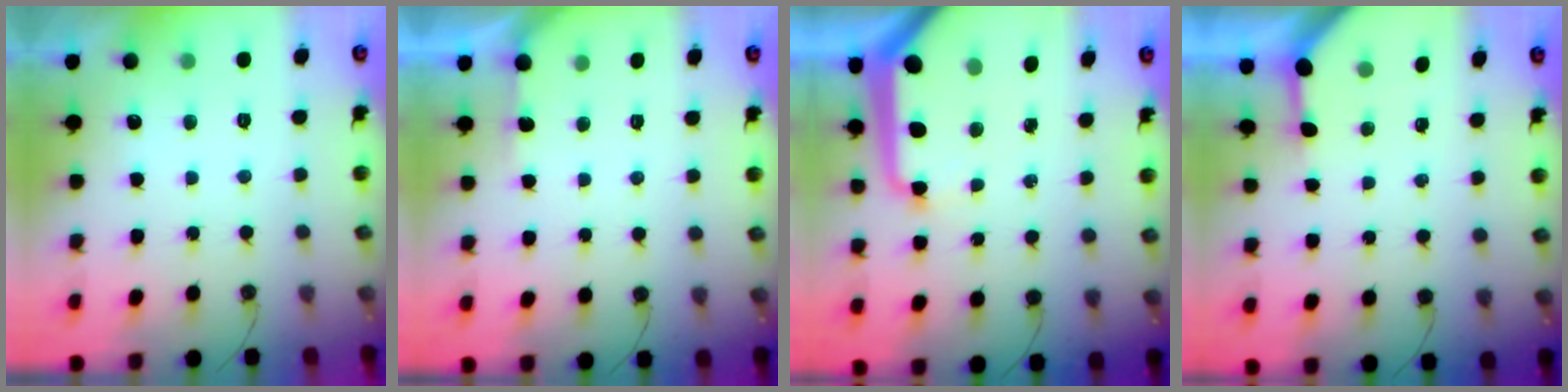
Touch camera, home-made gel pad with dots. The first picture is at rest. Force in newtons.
{"total": 2.9, "press": 2.9, "slide": 0.4}
{"total": 16.9, "press": 16.8, "slide": 1.7}
{"total": 3.2, "press": 3.2, "slide": 0.3}